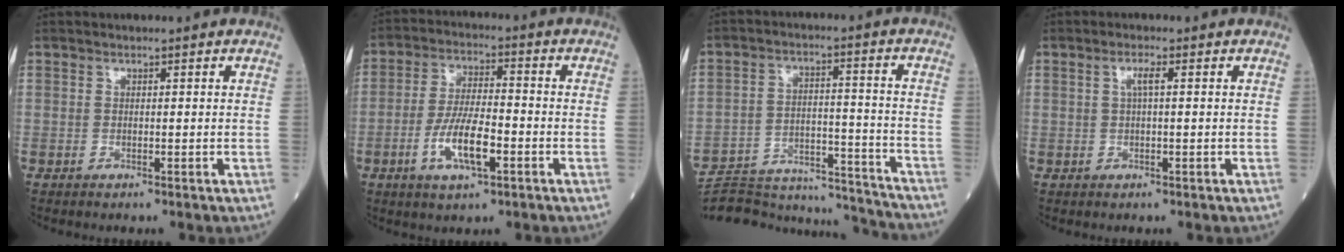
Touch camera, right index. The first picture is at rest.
{"total": 8.6, "force": [-3.2, 2.1, 7.7], "torque": [-0.154, -0.001, -0.059]}
{"total": 21.0, "force": [-20.4, 3.1, 4.0], "torque": [-0.087, 0.015, -0.292]}
{"total": 1.8, "force": [0.4, 0.2, 1.7], "torque": [-0.034, 0.005, 0.006]}